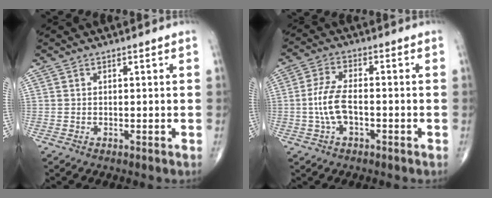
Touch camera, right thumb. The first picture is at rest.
{"total": 6.7, "force": [-1.3, 3.2, 5.7], "torque": [-0.128, 0.019, -0.027]}